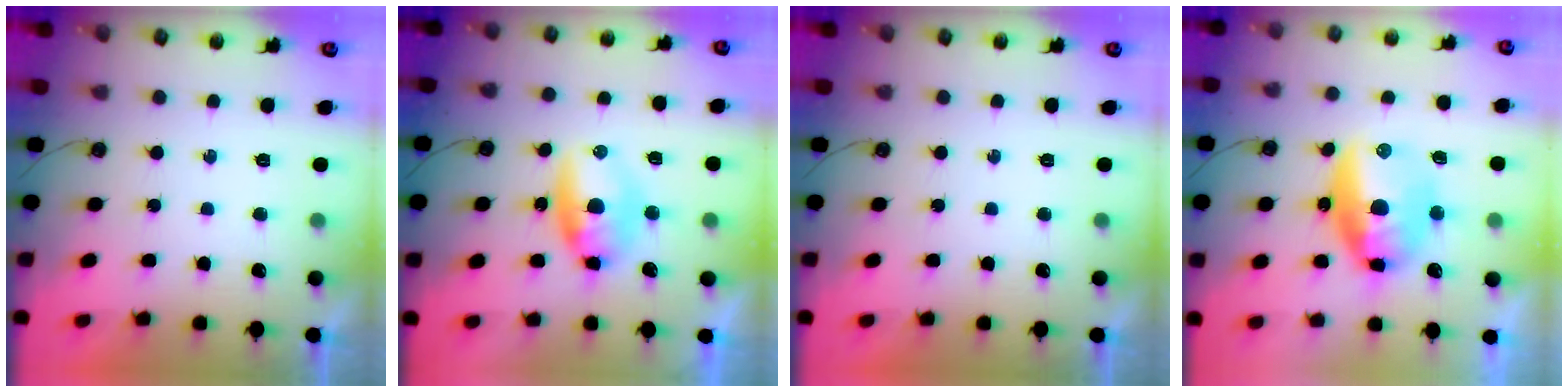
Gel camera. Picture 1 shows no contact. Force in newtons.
{"total": 7.5, "press": 7.4, "slide": 0.9}
{"total": 0.0}
{"total": 18.0, "press": 15.9, "slide": 8.4}